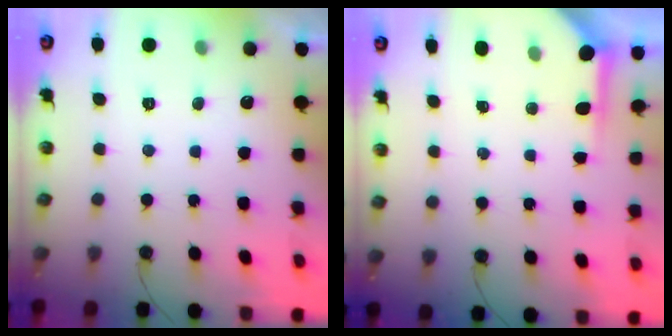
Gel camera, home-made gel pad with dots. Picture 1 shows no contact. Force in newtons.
{"total": 3.9, "press": 3.9, "slide": 0.2}